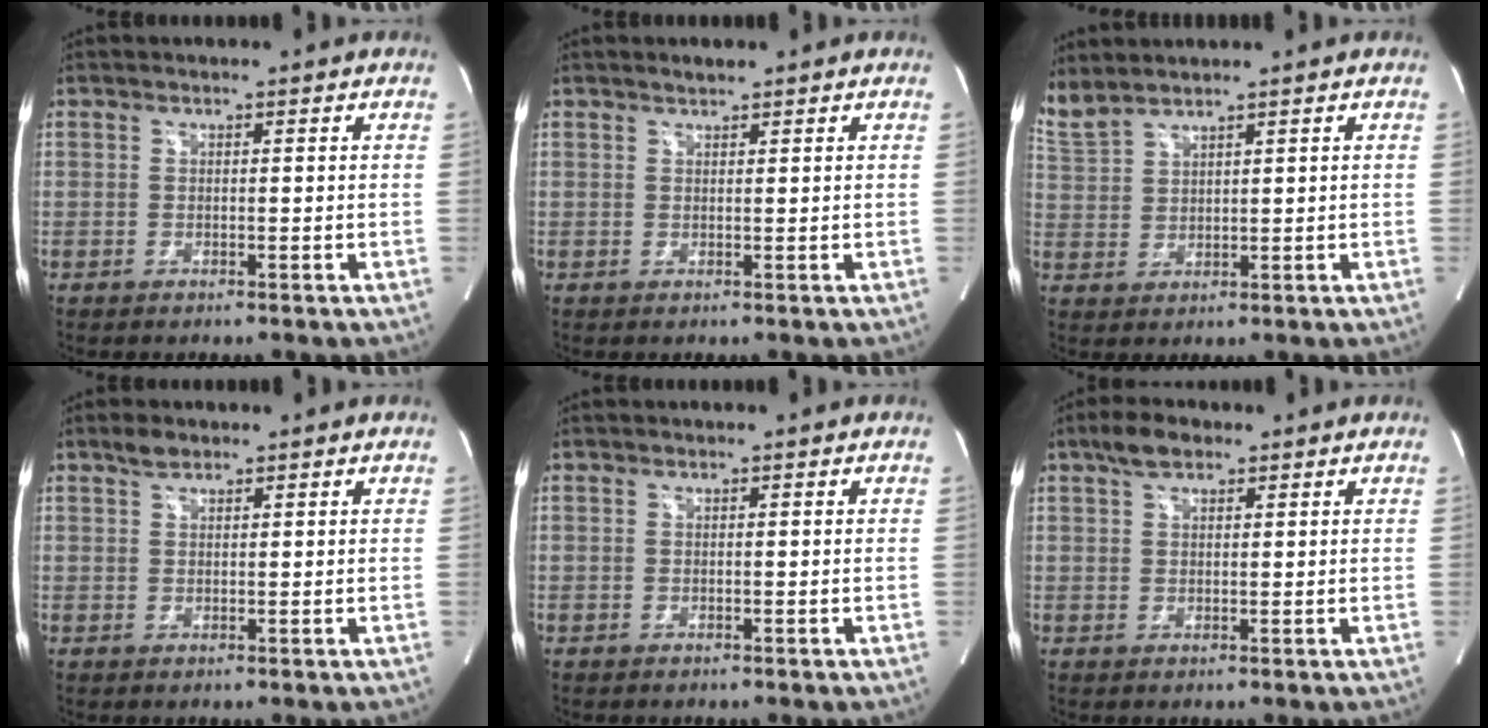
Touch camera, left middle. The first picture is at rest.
{"total": 1.1, "force": [1.0, 0.2, 0.4], "torque": [-0.014, 0.004, 0.020]}
{"total": 5.2, "force": [5.0, 0.3, 1.4], "torque": [-0.053, 0.013, 0.119]}
{"total": 1.9, "force": [1.5, 0.9, 0.8], "torque": [-0.021, 0.005, 0.028]}
{"total": 0.0}
{"total": 3.8, "force": [2.6, 1.7, 2.3], "torque": [-0.049, 0.013, 0.048]}